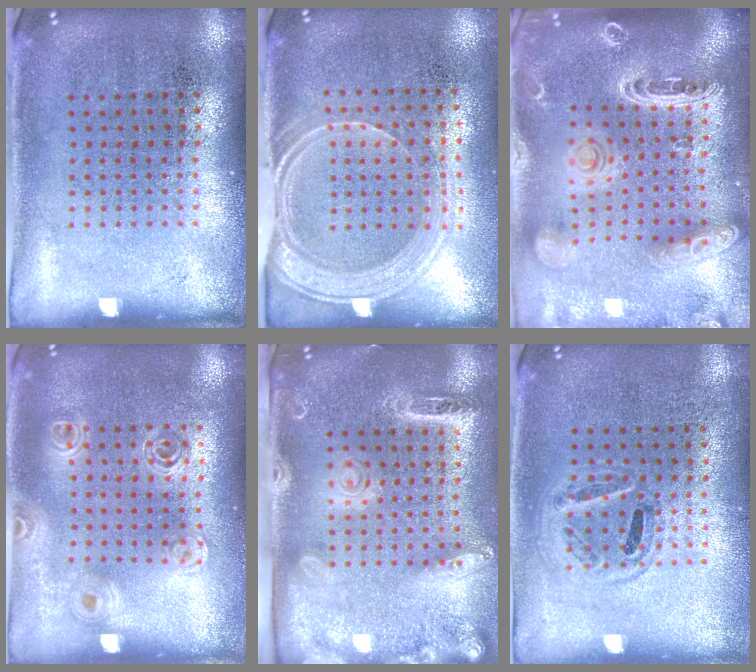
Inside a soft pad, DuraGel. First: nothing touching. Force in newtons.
{"total": 1.8, "press": 1.5, "slide": 0.9}
{"total": 2.7, "press": 2.3, "slide": 1.3}
{"total": 1.4, "press": 1.3, "slide": 0.5}
{"total": 2.6, "press": 2.0, "slide": 1.7}
{"total": 0.9, "press": 0.8, "slide": 0.2}